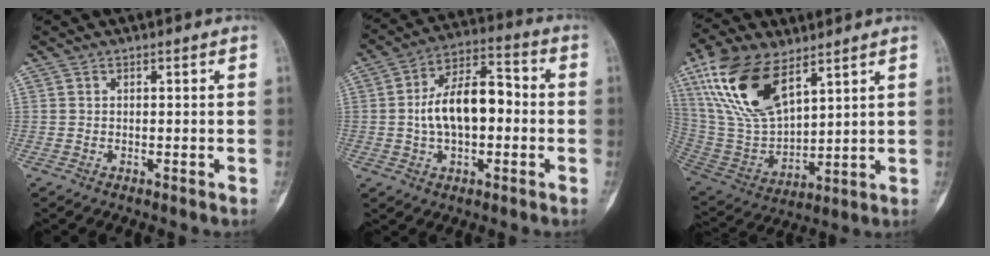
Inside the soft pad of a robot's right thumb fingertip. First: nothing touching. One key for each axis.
{"total": 13.5, "fx": -0.6, "fy": 7.5, "fz": 11.2, "tx": -0.176, "ty": 0.035, "tz": -0.018}
{"total": 19.5, "fx": 10.4, "fy": 9.3, "fz": 13.6, "tx": -0.260, "ty": -0.035, "tz": 0.210}